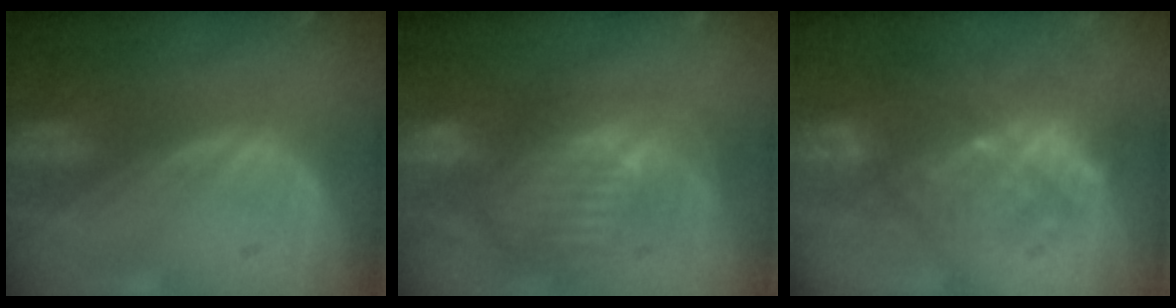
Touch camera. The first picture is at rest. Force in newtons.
{"total": 11.1, "press": 9.7, "slide": 5.3}
{"total": 9.4, "press": 8.7, "slide": 3.5}